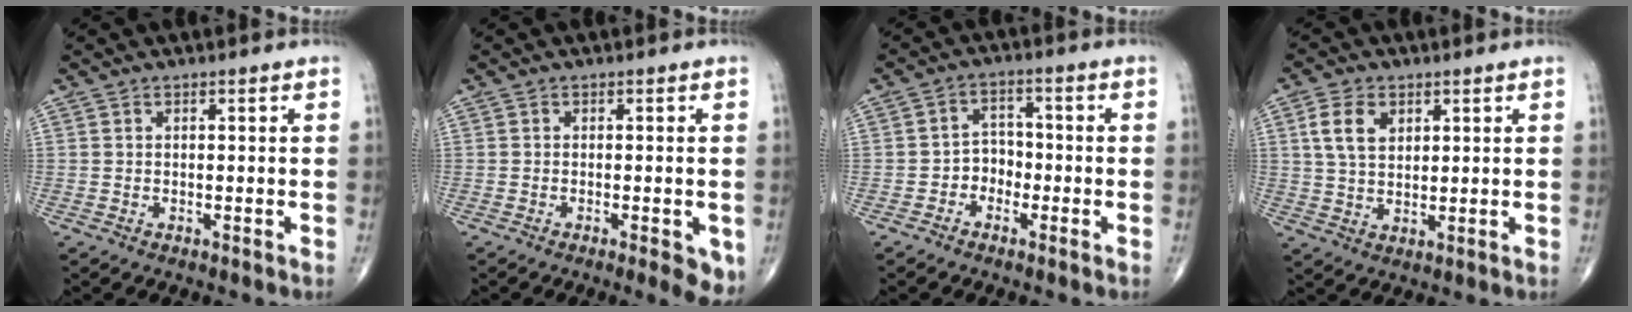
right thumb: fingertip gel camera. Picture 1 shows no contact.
{"total": 5.6, "force": [-2.1, 1.6, 5.0], "torque": [-0.058, -0.011, -0.026]}
{"total": 4.2, "force": [-1.8, 3.4, 1.5], "torque": [0.003, 0.023, -0.042]}
{"total": 6.6, "force": [2.5, 4.2, 4.4], "torque": [-0.076, -0.008, 0.049]}